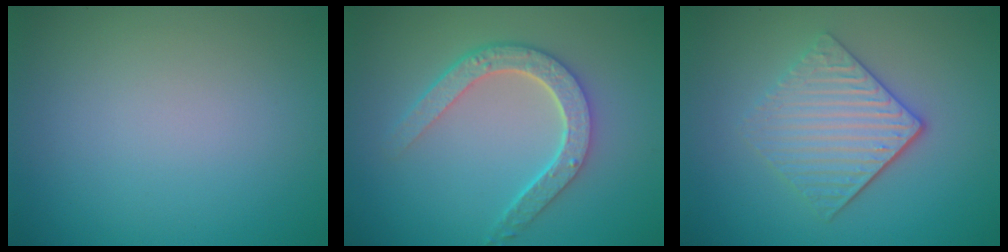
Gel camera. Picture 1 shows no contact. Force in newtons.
{"total": 4.6, "press": 3.6, "slide": 2.8}
{"total": 4.1, "press": 3.4, "slide": 2.3}